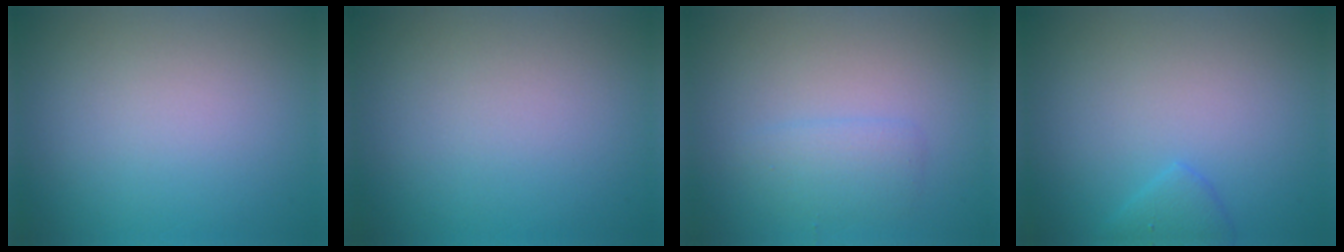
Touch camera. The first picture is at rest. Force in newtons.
{"total": 0.0}
{"total": 1.9, "press": 1.9, "slide": 0.1}
{"total": 1.6, "press": 1.6, "slide": 0.2}